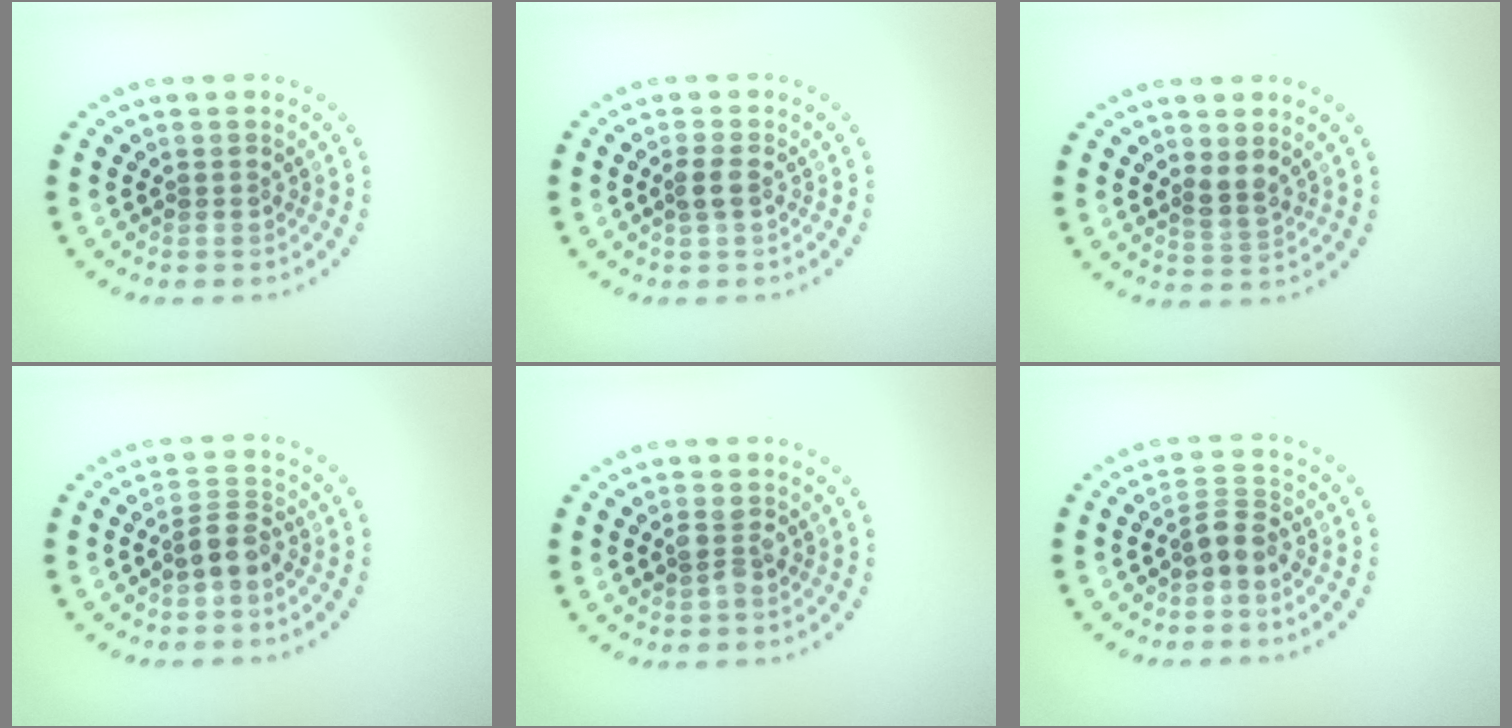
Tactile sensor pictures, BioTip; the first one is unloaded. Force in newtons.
{"total": 1.4, "press": 1.3, "slide": 0.3}
{"total": 1.9, "press": 1.6, "slide": 1.0}
{"total": 2.5, "press": 2.1, "slide": 1.4}
{"total": 1.4, "press": 1.4, "slide": 0.2}
{"total": 2.2, "press": 1.8, "slide": 1.2}